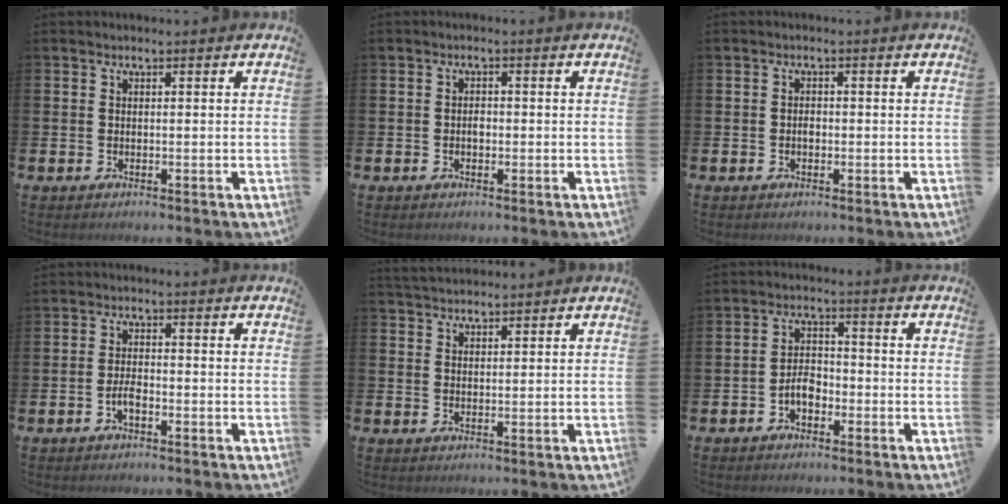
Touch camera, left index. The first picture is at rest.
{"total": 1.2, "force": [-0.3, 0.9, 0.8], "torque": [-0.010, 0.003, -0.007]}
{"total": 1.0, "force": [-0.3, 0.7, 0.7], "torque": [-0.008, 0.000, -0.007]}
{"total": 2.2, "force": [-1.0, 0.8, 1.8], "torque": [-0.028, 0.001, -0.020]}
{"total": 2.9, "force": [2.8, 0.6, 0.3], "torque": [-0.003, -0.011, 0.050]}
{"total": 3.2, "force": [-1.7, 1.9, 1.9], "torque": [-0.040, 0.010, -0.034]}